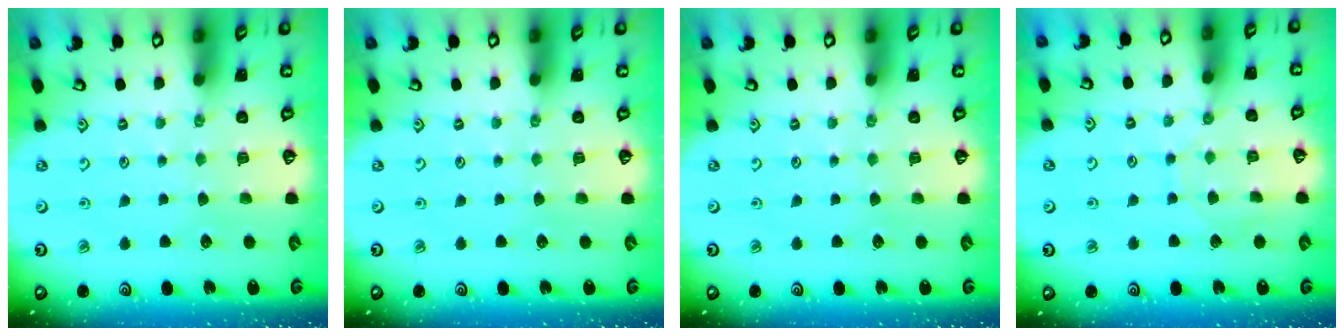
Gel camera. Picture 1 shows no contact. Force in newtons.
{"total": 0.0}
{"total": 0.0}
{"total": 7.1, "press": 7.1, "slide": 0.5}